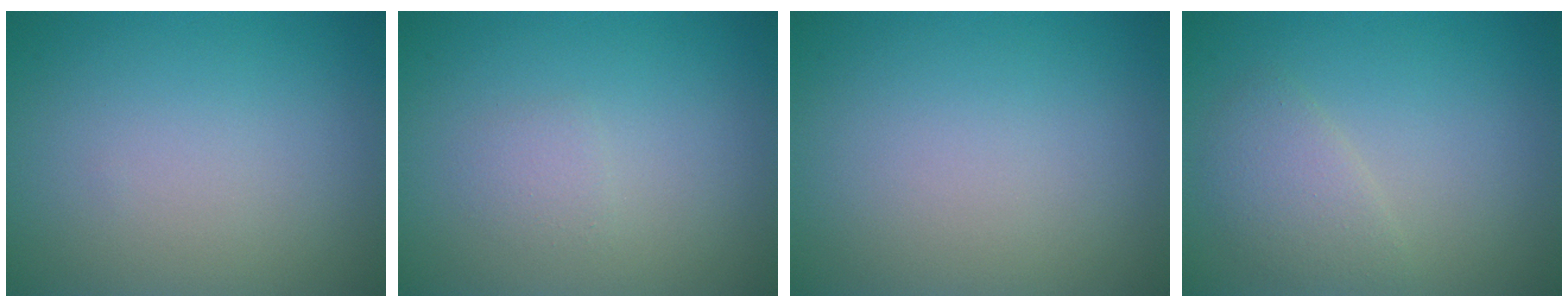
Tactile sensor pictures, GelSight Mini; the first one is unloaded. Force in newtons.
{"total": 1.1, "press": 1.0, "slide": 0.1}
{"total": 0.0}
{"total": 2.3, "press": 2.3, "slide": 0.1}